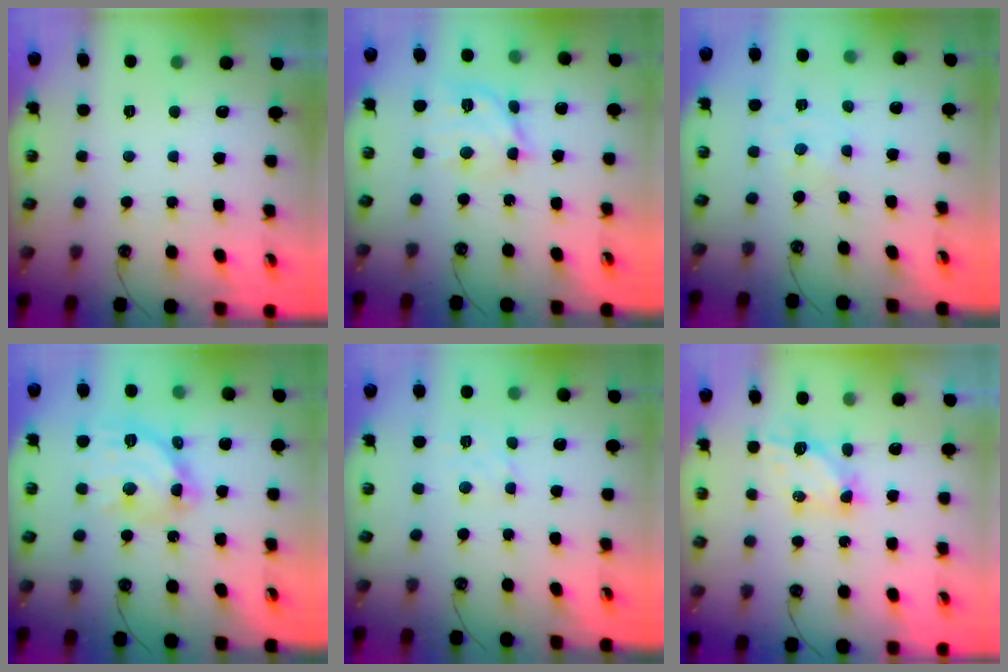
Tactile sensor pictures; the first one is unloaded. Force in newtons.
{"total": 13.1, "press": 13.0, "slide": 1.3}
{"total": 0.0}
{"total": 13.5, "press": 13.5, "slide": 1.1}
{"total": 2.1, "press": 2.1, "slide": 0.5}
{"total": 5.8, "press": 5.8, "slide": 0.2}